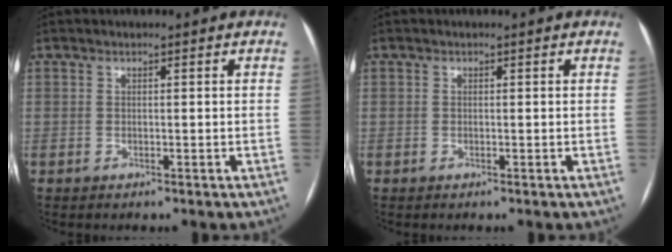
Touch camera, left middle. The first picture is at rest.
{"total": 0.0}